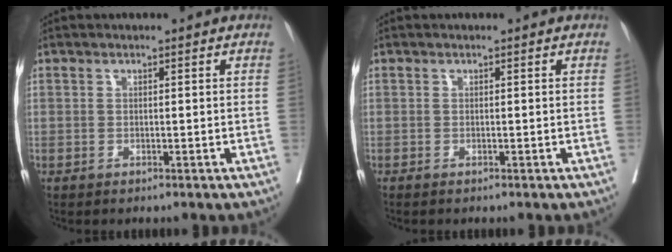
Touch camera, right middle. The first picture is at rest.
{"total": 0.0}